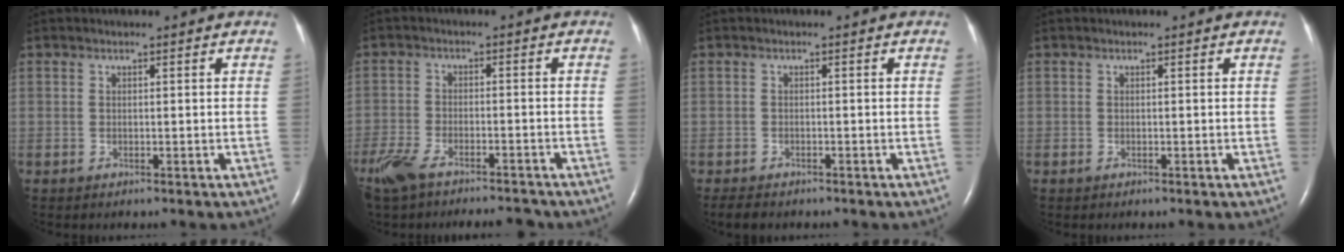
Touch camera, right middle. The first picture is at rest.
{"total": 11.8, "force": [-9.7, 3.5, 5.8], "torque": [-0.118, -0.008, -0.155]}
{"total": 2.6, "force": [-2.2, 0.9, 1.1], "torque": [-0.025, -0.006, -0.028]}
{"total": 0.0}